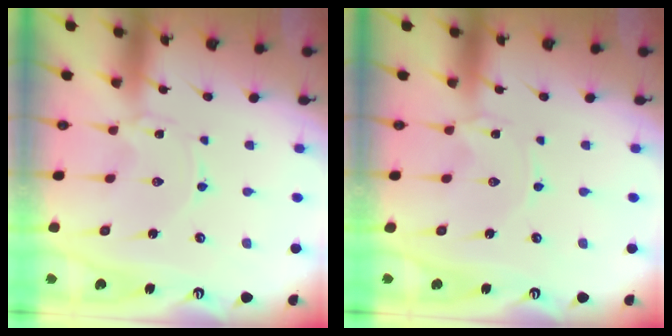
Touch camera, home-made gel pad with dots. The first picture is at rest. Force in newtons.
{"total": 0.0}